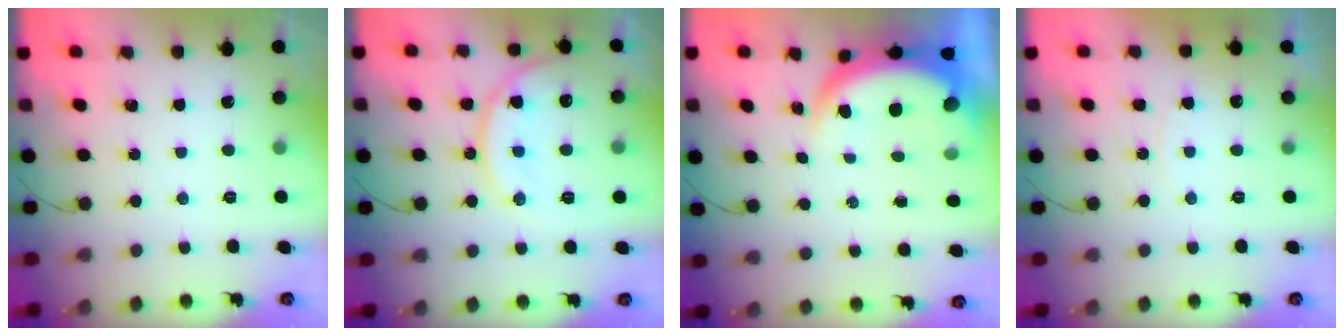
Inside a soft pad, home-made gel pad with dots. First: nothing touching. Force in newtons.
{"total": 13.6, "press": 13.5, "slide": 1.3}
{"total": 6.6, "press": 6.5, "slide": 1.0}
{"total": 4.2, "press": 3.9, "slide": 1.6}